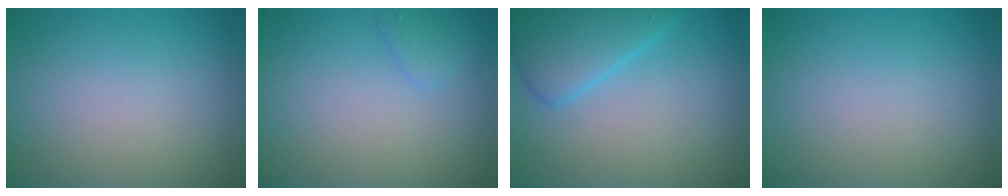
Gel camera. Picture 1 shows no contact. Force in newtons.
{"total": 1.1, "press": 1.1, "slide": 0.0}
{"total": 4.3, "press": 4.2, "slide": 0.4}
{"total": 0.0}